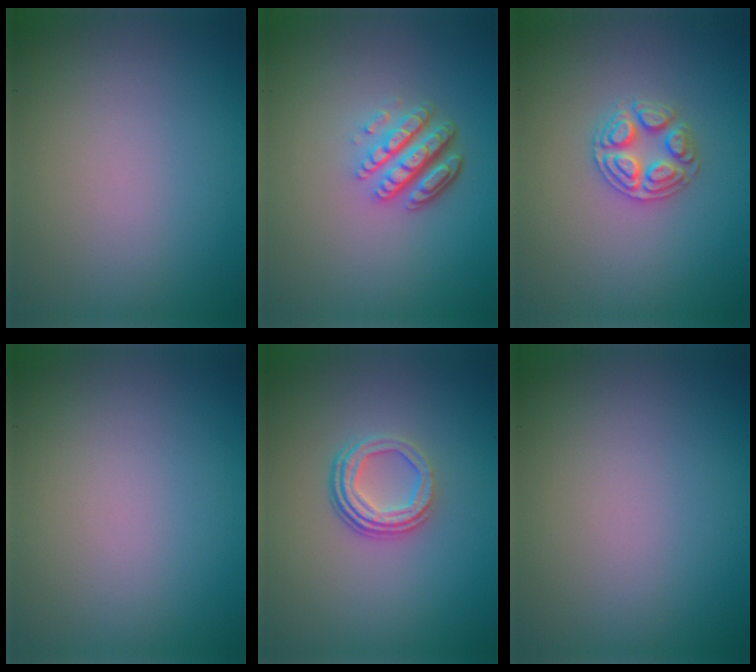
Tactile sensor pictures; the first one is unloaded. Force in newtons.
{"total": 4.9, "press": 3.4, "slide": 3.5}
{"total": 2.5, "press": 2.5, "slide": 0.4}
{"total": 0.0}
{"total": 3.5, "press": 2.5, "slide": 2.5}
{"total": 0.0}